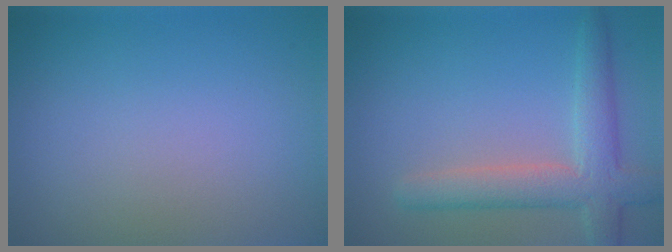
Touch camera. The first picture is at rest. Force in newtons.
{"total": 4.7, "press": 4.7, "slide": 0.6}